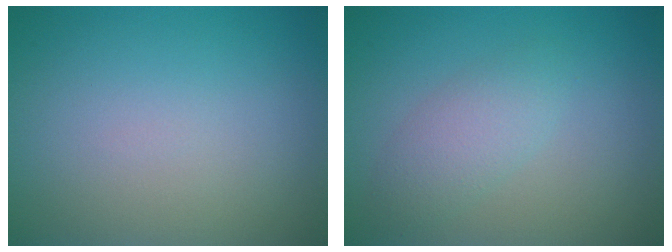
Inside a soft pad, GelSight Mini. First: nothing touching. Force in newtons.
{"total": 2.5, "press": 2.5, "slide": 0.0}